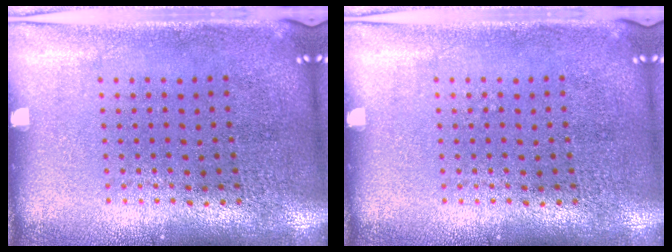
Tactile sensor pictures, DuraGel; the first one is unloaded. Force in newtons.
{"total": 0.0}